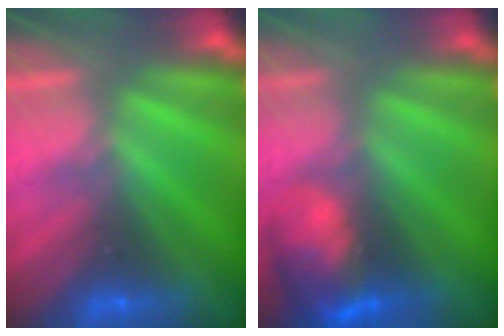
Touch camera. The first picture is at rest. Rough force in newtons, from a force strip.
{"total": 6.0}